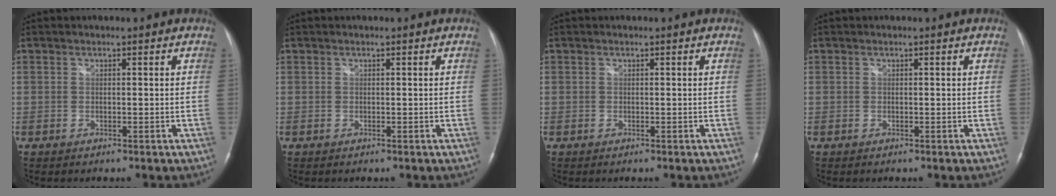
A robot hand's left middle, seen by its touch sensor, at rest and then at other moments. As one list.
[{"total": 0.0}, {"total": 0.0}, {"total": 0.0}]